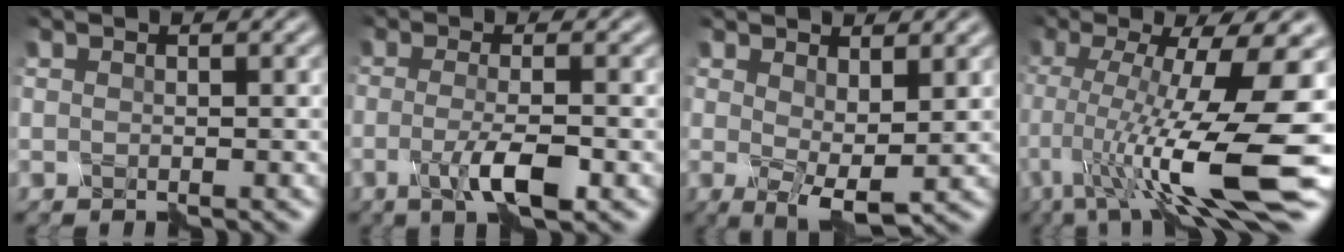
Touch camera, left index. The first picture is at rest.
{"total": 3.9, "force": [-1.5, 0.9, 3.5], "torque": [-0.071, -0.005, -0.030]}
{"total": 3.9, "force": [0.6, 1.7, 3.4], "torque": [-0.065, -0.013, 0.016]}
{"total": 12.8, "force": [-3.1, 2.8, 12.1], "torque": [-0.211, -0.005, -0.046]}